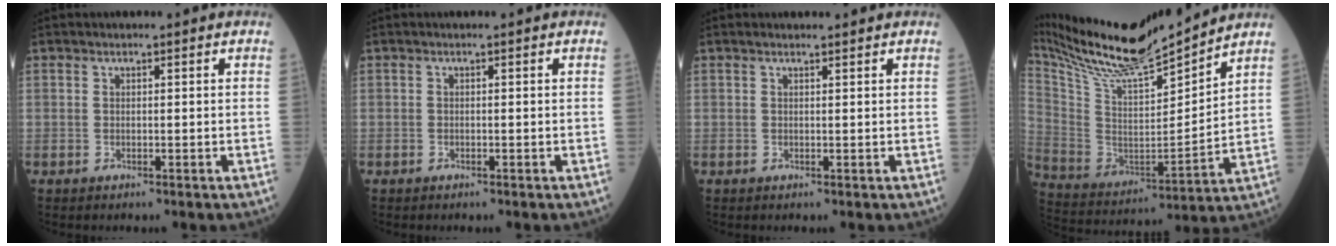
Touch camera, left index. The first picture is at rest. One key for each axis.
{"total": 0.0}
{"total": 1.4, "fx": 1.4, "fy": 0.2, "fz": 0.4, "tx": -0.007, "ty": 0.012, "tz": 0.021}
{"total": 19.8, "fx": 17.9, "fy": 1.0, "fz": 8.5, "tx": -0.172, "ty": -0.016, "tz": 0.313}